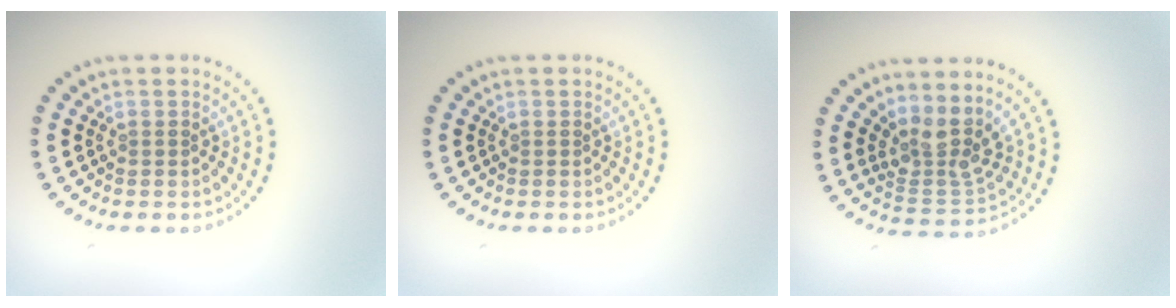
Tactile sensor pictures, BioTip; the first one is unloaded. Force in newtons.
{"total": 0.0}
{"total": 3.7, "press": 2.8, "slide": 2.3}